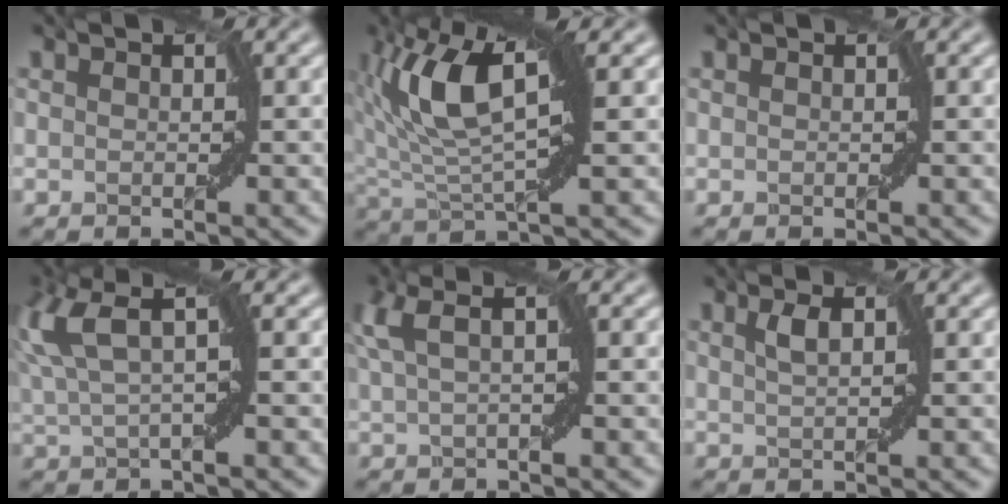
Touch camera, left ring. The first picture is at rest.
{"total": 8.9, "force": [2.5, 3.4, 7.8], "torque": [-0.166, 0.011, 0.043]}
{"total": 0.0}
{"total": 5.7, "force": [2.0, 1.5, 5.1], "torque": [-0.113, 0.016, 0.038]}
{"total": 4.1, "force": [1.6, 0.9, 3.6], "torque": [-0.066, 0.018, 0.029]}
{"total": 1.6, "force": [0.7, 0.4, 1.4], "torque": [-0.028, 0.004, 0.013]}